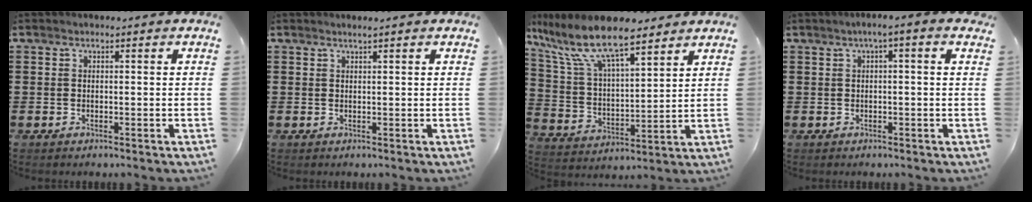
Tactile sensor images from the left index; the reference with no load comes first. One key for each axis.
{"total": 0.9, "fx": 0.7, "fy": -0.1, "fz": 0.4, "tx": -0.007, "ty": -0.002, "tz": 0.014}
{"total": 11.5, "fx": 8.9, "fy": 2.7, "fz": 6.8, "tx": -0.163, "ty": -0.033, "tz": 0.154}
{"total": 1.7, "fx": 0.0, "fy": 0.0, "fz": 1.7, "tx": -0.030, "ty": 0.000, "tz": -0.001}